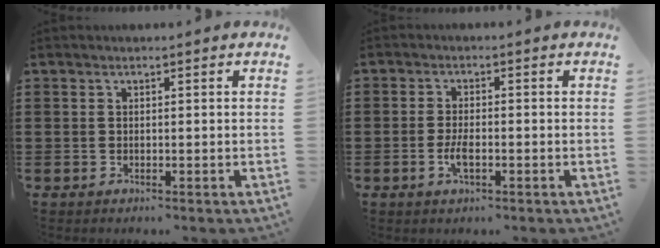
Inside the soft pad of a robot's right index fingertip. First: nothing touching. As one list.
[{"total": 3.0, "force": [-1.0, 1.0, 2.6], "torque": [-0.061, -0.004, -0.023]}]